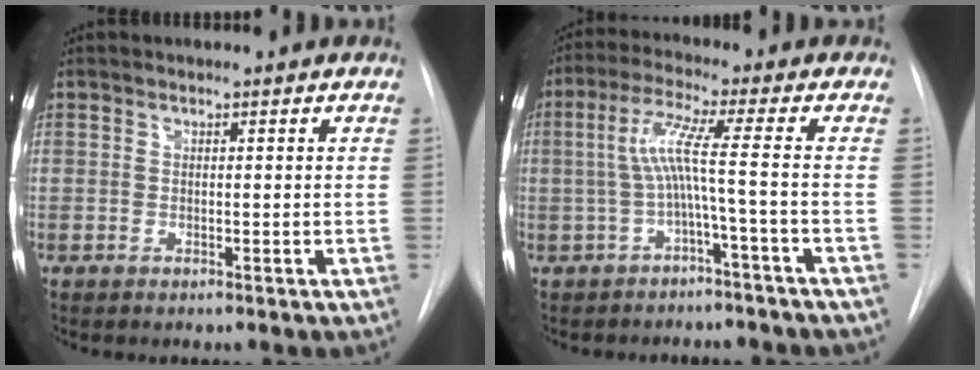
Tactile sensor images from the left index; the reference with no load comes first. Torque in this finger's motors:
{"motor_torque": [1.20, -0.12, 0.74, 0.21]}